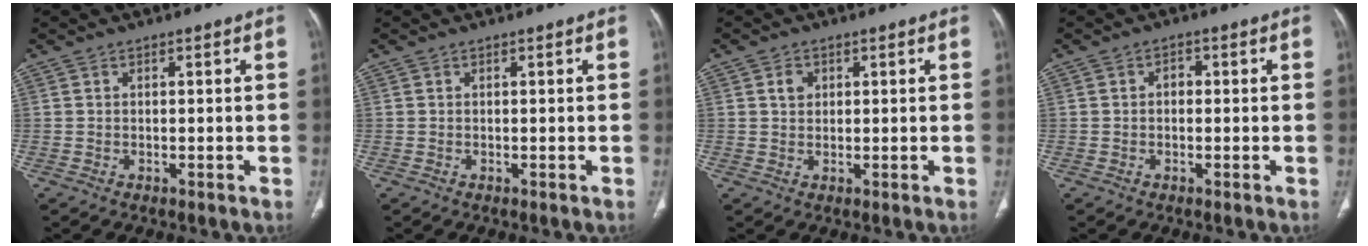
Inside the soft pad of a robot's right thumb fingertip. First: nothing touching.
{"total": 0.0}
{"total": 2.3, "force": [0.8, 1.9, 1.1], "torque": [-0.012, -0.001, 0.015]}
{"total": 1.7, "force": [-0.1, 1.2, 1.1], "torque": [-0.011, 0.007, -0.005]}